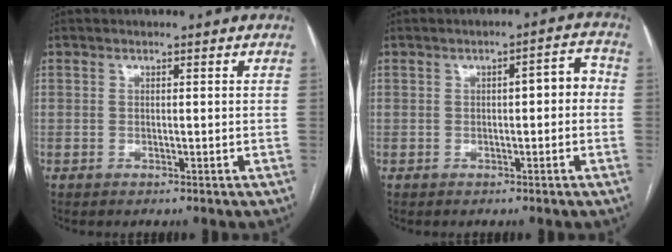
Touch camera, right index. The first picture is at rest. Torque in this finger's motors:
{"motor_torque": [0.44, 0.01, 0.07, 0.05]}